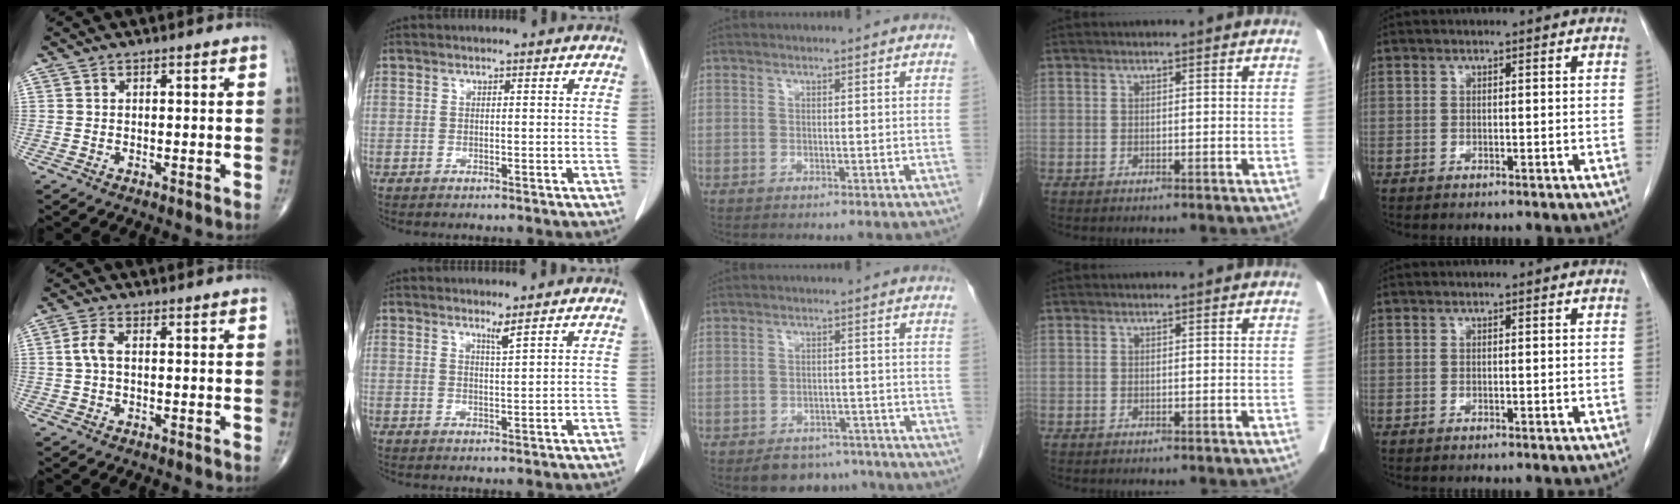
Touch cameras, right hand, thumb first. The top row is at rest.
{"thumb": {"total": 3.2, "force": [0.2, 1.6, 2.8], "torque": [-0.069, 0.008, 0.001]}, "index": {"total": 1.6, "force": [1.3, -0.5, 0.8], "torque": [-0.017, -0.012, 0.025]}, "middle": {"total": 6.1, "force": [-5.1, 3.2, 0.8], "torque": [0.007, 0.007, -0.070]}}